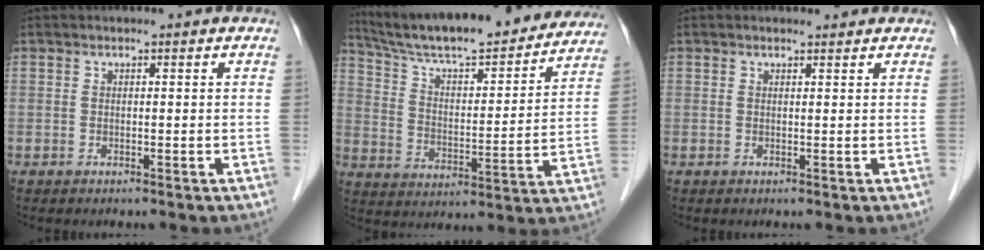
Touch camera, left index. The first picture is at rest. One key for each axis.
{"total": 24.8, "fx": 22.4, "fy": 3.5, "fz": 10.2, "tx": -0.166, "ty": -0.008, "tz": 0.319}
{"total": 1.0, "fx": 1.0, "fy": 0.2, "fz": 0.0, "tx": -0.011, "ty": 0.000, "tz": 0.014}